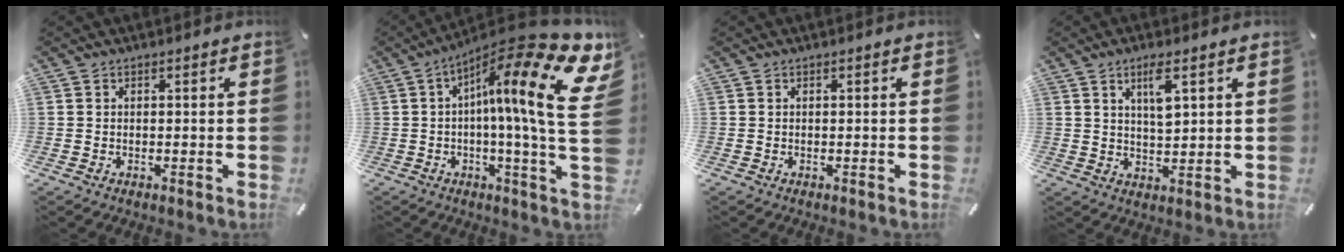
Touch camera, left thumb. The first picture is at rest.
{"total": 23.4, "force": [6.1, 4.7, 22.1], "torque": [-0.329, -0.066, 0.094]}
{"total": 0.0}
{"total": 6.0, "force": [3.1, 1.8, 4.9], "torque": [-0.088, -0.007, 0.049]}